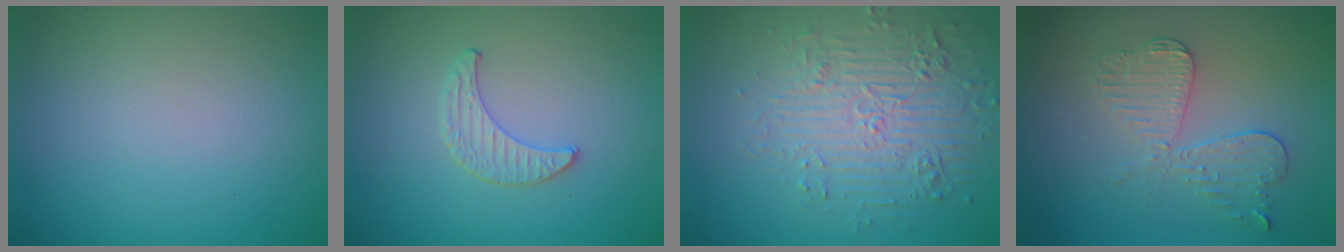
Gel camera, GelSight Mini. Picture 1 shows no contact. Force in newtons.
{"total": 1.0, "press": 1.0, "slide": 0.3}
{"total": 4.9, "press": 4.2, "slide": 2.4}
{"total": 3.9, "press": 3.3, "slide": 2.0}